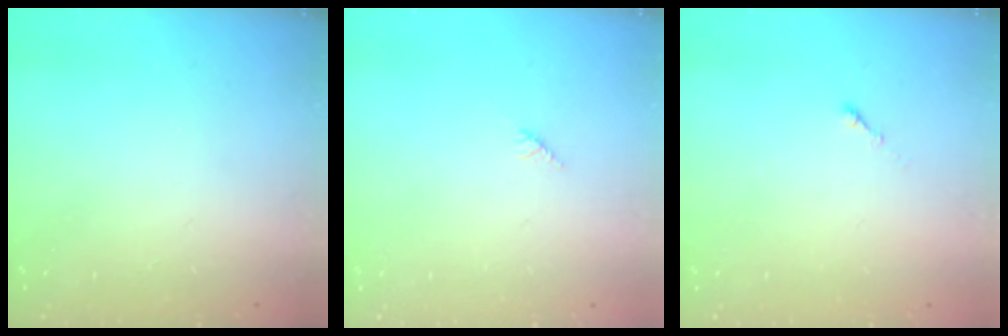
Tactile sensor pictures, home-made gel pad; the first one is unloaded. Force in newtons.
{"total": 2.7, "press": 2.7, "slide": 0.2}
{"total": 0.0}